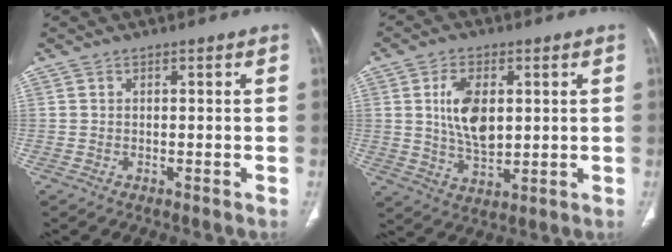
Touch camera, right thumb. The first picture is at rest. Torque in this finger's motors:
{"motor_torque": [1.36, 1.33, 1.37, -0.15, 0.17]}